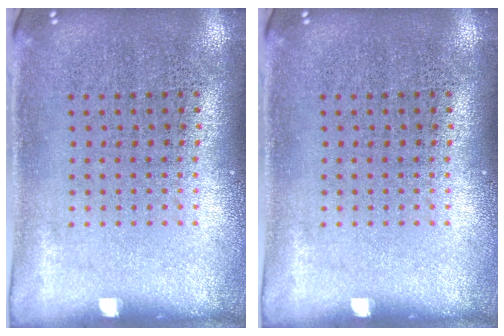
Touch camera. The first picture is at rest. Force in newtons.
{"total": 0.0}